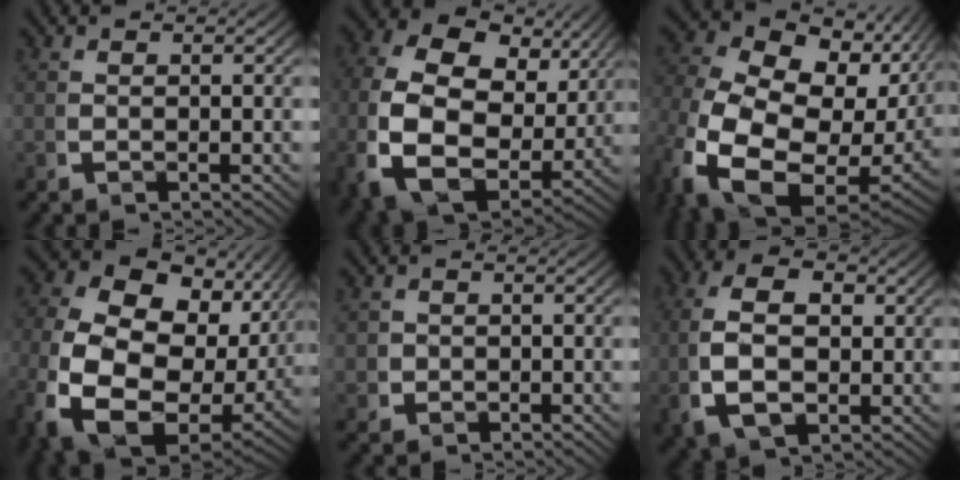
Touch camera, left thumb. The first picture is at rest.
{"total": 14.5, "force": [-0.4, 10.3, 10.2], "torque": [-0.251, -0.064, 0.019]}
{"total": 17.4, "force": [-0.1, 12.0, 12.6], "torque": [-0.275, -0.057, 0.017]}
{"total": 17.8, "force": [-0.8, 12.5, 12.7], "torque": [-0.287, -0.066, 0.007]}
{"total": 2.4, "force": [0.1, 2.3, 0.9], "torque": [-0.024, -0.014, 0.007]}
{"total": 8.3, "force": [0.5, 5.4, 6.4], "torque": [-0.142, -0.010, 0.022]}